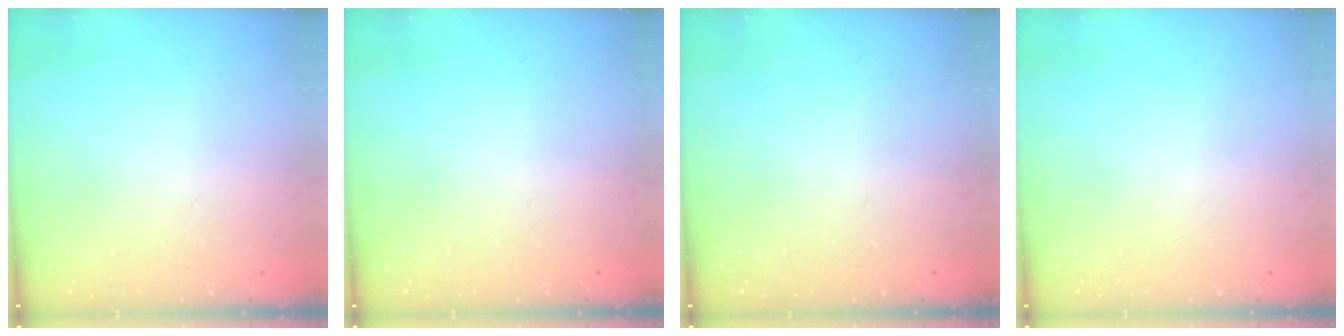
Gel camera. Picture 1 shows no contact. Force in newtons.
{"total": 0.0}
{"total": 0.0}
{"total": 0.0}